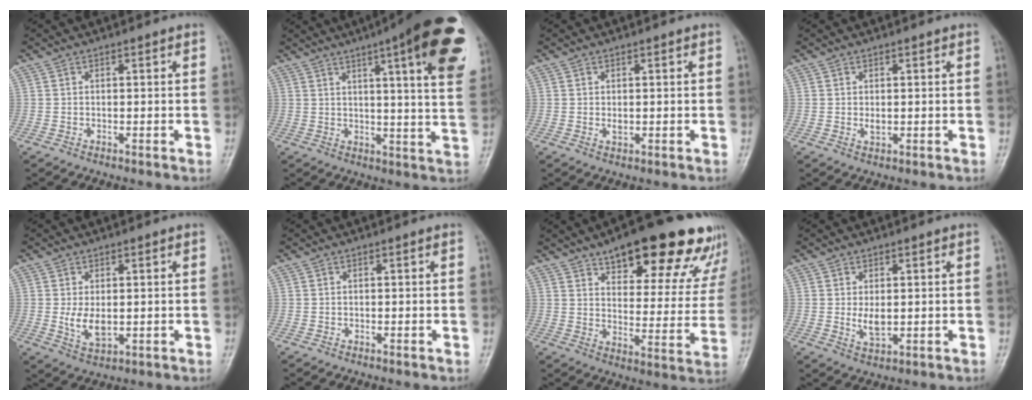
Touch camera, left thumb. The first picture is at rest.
{"total": 22.0, "force": [10.7, 4.1, 18.8], "torque": [-0.231, -0.026, 0.129]}
{"total": 1.2, "force": [0.2, 0.8, 0.9], "torque": [-0.011, -0.003, 0.006]}
{"total": 1.4, "force": [0.3, 0.9, 1.1], "torque": [-0.014, -0.005, 0.009]}
{"total": 4.8, "force": [0.1, 2.8, 3.9], "torque": [-0.067, -0.013, 0.010]}
{"total": 0.0}
{"total": 24.3, "force": [16.7, 9.0, 15.2], "torque": [-0.153, -0.055, 0.218]}
{"total": 3.4, "force": [0.4, 1.9, 2.8], "torque": [-0.045, -0.011, 0.014]}